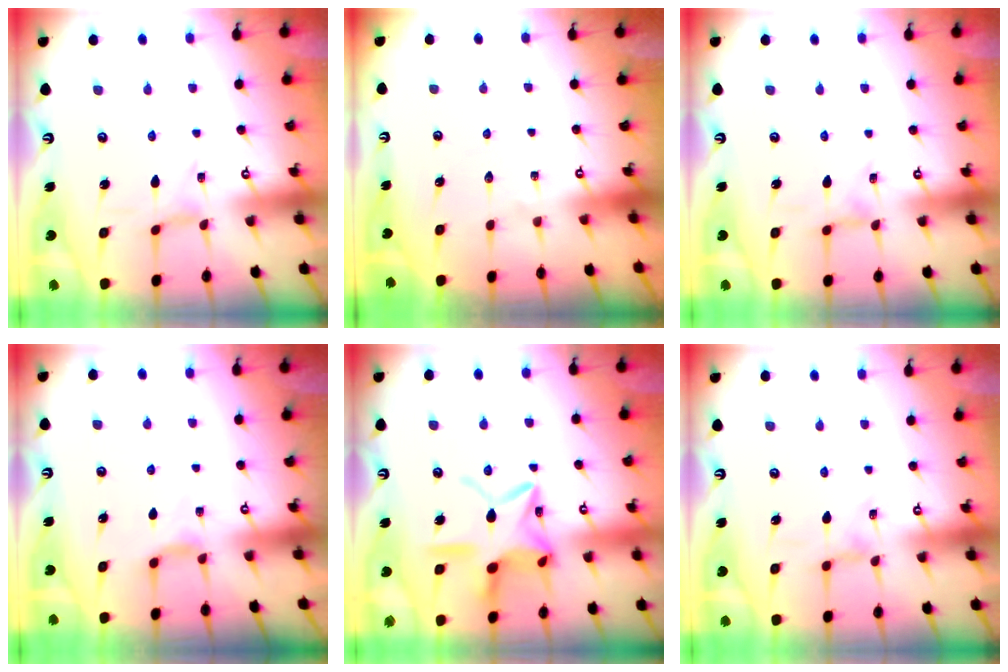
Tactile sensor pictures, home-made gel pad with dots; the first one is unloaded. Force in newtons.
{"total": 0.0}
{"total": 0.9, "press": 0.9, "slide": 0.0}
{"total": 4.7, "press": 4.7, "slide": 0.6}
{"total": 16.3, "press": 16.2, "slide": 1.2}
{"total": 1.4, "press": 1.3, "slide": 0.3}